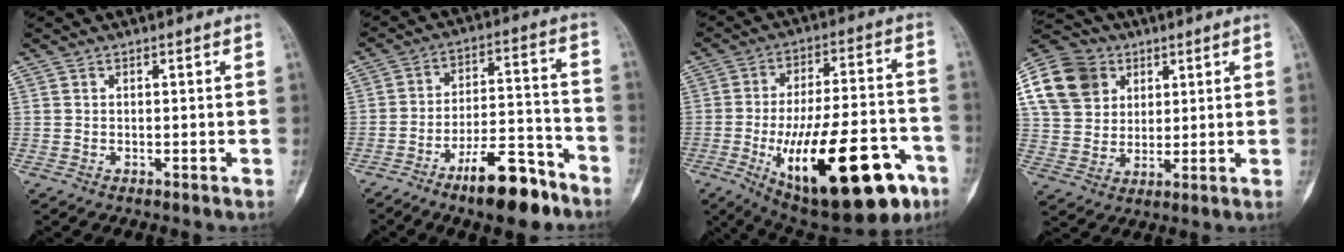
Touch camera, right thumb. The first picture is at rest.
{"total": 13.7, "force": [-9.3, 4.6, 8.9], "torque": [-0.124, 0.078, -0.154]}
{"total": 28.1, "force": [-11.5, 10.6, 23.4], "torque": [-0.329, 0.033, -0.156]}
{"total": 15.3, "force": [5.8, 12.3, 7.1], "torque": [-0.122, 0.008, 0.104]}